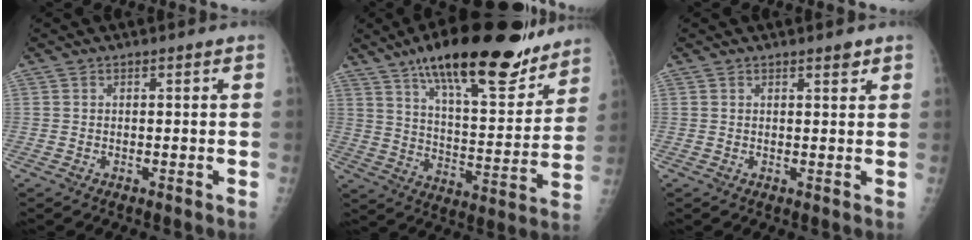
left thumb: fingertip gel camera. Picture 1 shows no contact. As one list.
[{"total": 24.6, "force": [17.8, 7.3, 15.3], "torque": [-0.196, -0.074, 0.277]}, {"total": 1.6, "force": [1.2, 0.5, 1.0], "torque": [-0.008, -0.006, 0.015]}]